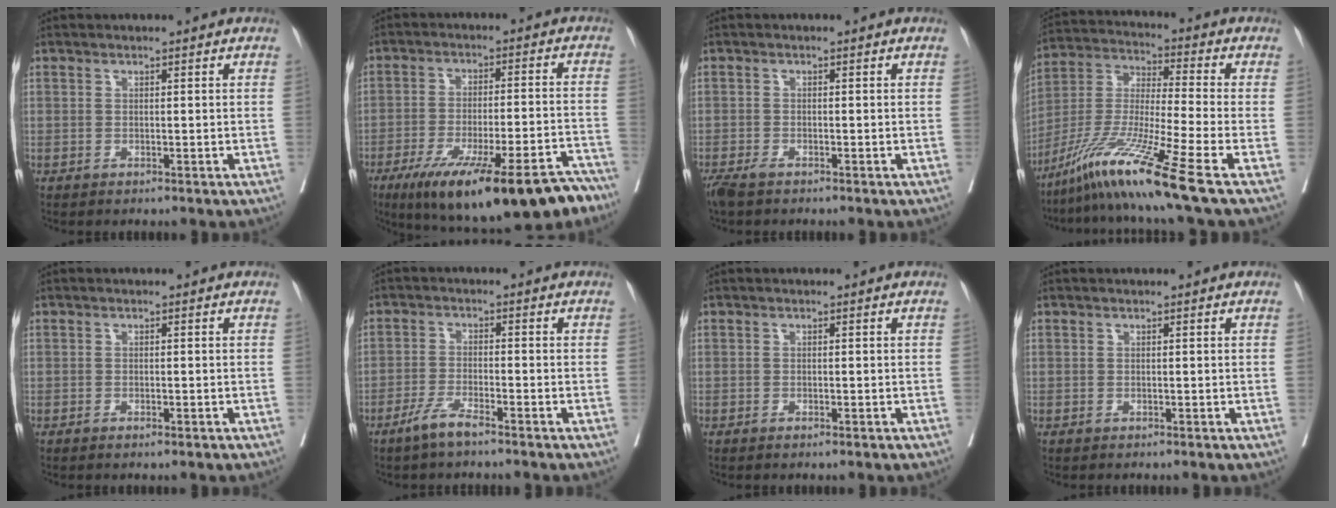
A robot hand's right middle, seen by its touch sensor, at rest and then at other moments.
{"total": 23.2, "force": [-17.2, 4.3, 15.0], "torque": [-0.175, -0.007, -0.249]}
{"total": 2.5, "force": [-1.9, 0.7, 1.5], "torque": [-0.029, -0.006, -0.034]}
{"total": 14.8, "force": [-9.5, -1.9, 11.2], "torque": [-0.234, -0.036, -0.177]}
{"total": 1.4, "force": [-0.8, 0.4, 1.0], "torque": [-0.016, -0.001, -0.009]}
{"total": 3.9, "force": [-3.0, 0.2, 2.5], "torque": [-0.054, -0.004, -0.059]}
{"total": 0.9, "force": [-0.5, 0.2, 0.7], "torque": [-0.012, -0.001, -0.006]}
{"total": 0.0}